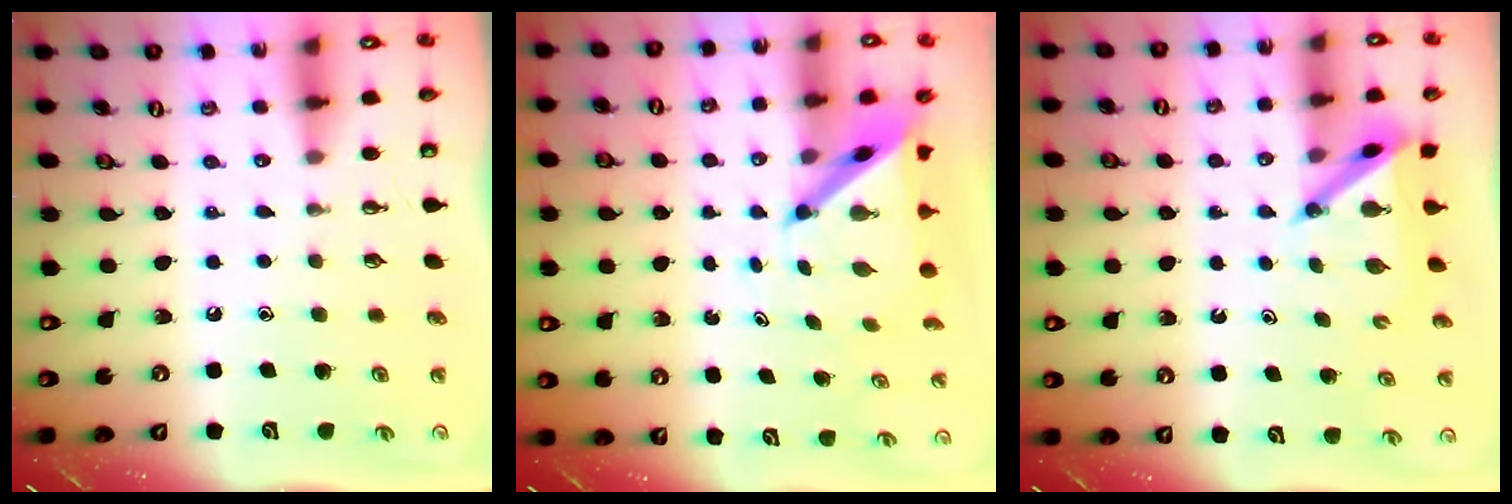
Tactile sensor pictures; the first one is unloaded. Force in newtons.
{"total": 5.4, "press": 5.3, "slide": 0.7}
{"total": 5.1, "press": 5.0, "slide": 0.3}